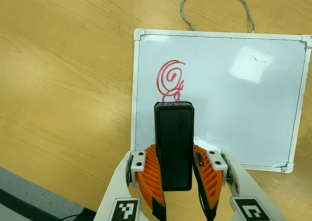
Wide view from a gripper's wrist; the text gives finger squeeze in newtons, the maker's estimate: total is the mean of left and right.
{"total": 8.1, "left": 6.5, "right": 9.6}